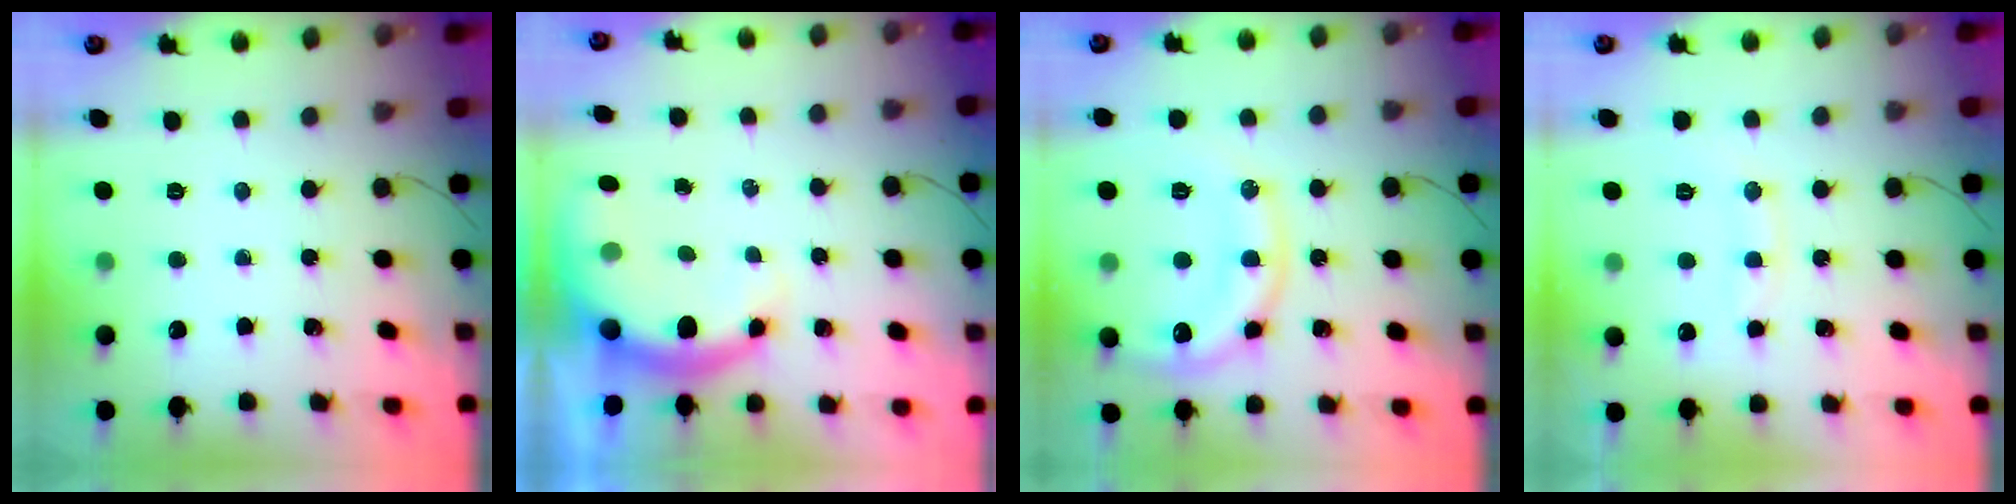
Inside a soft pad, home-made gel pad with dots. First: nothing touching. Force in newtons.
{"total": 7.9, "press": 7.8, "slide": 1.5}
{"total": 14.3, "press": 14.3, "slide": 1.3}
{"total": 10.1, "press": 10.0, "slide": 1.0}